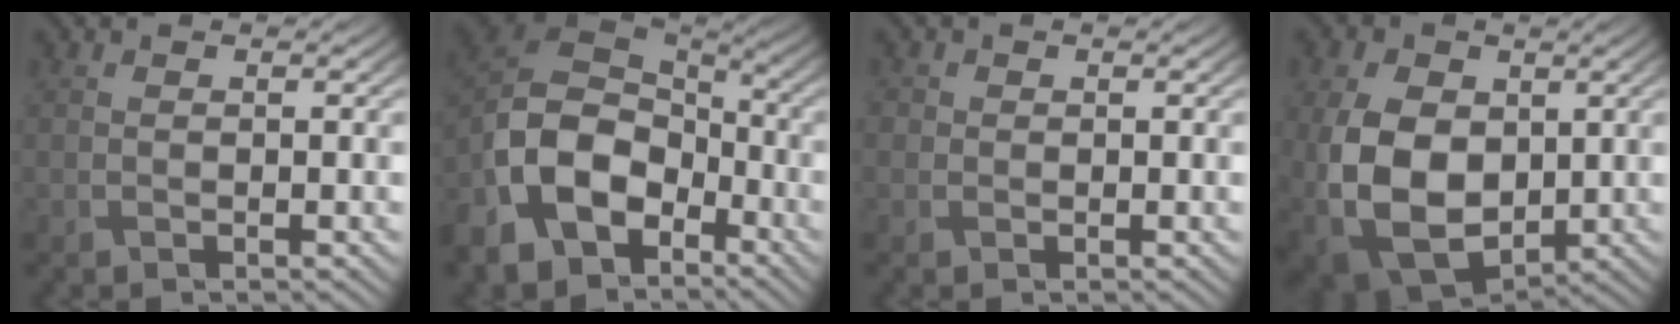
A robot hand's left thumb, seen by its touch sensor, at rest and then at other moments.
{"total": 14.8, "force": [-7.1, 10.0, 8.3], "torque": [-0.240, -0.031, -0.136]}
{"total": 1.1, "force": [0.1, 1.0, 0.1], "torque": [0.002, -0.002, -0.001]}
{"total": 13.3, "force": [-0.8, 9.6, 9.1], "torque": [-0.215, -0.027, -0.015]}